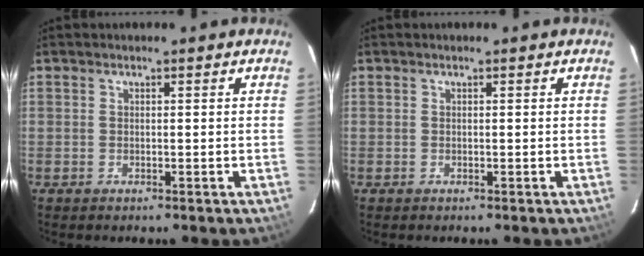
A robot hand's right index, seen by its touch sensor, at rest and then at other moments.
{"total": 0.0}